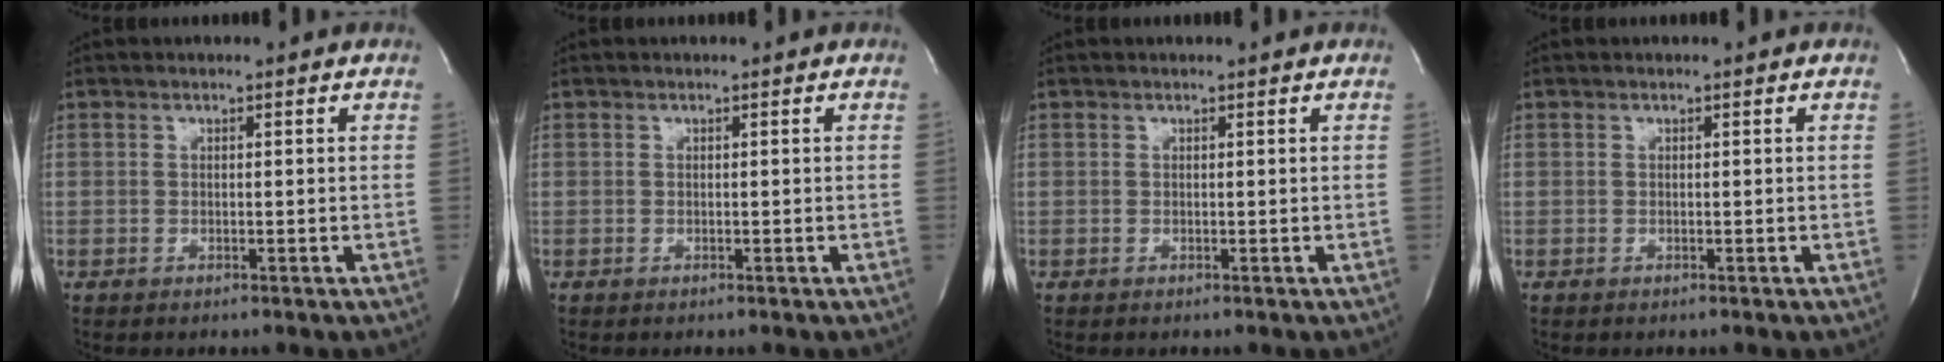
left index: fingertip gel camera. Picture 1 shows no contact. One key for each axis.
{"total": 0.0}
{"total": 0.6, "fx": 0.5, "fy": 0.0, "fz": 0.2, "tx": -0.002, "ty": 0.003, "tz": 0.007}
{"total": 0.0}